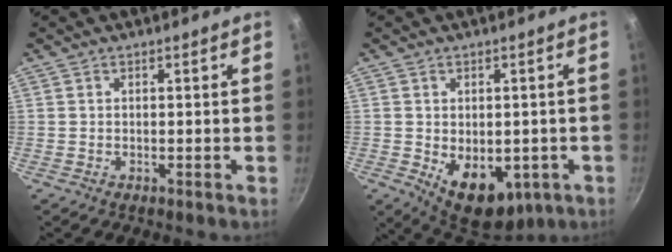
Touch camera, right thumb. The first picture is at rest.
{"total": 12.2, "force": [-3.0, 7.9, 8.8], "torque": [-0.089, -0.013, -0.022]}